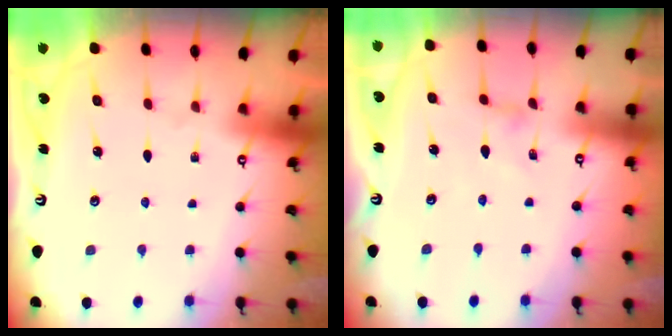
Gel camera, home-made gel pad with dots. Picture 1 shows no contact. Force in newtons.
{"total": 0.6, "press": 0.5, "slide": 0.2}